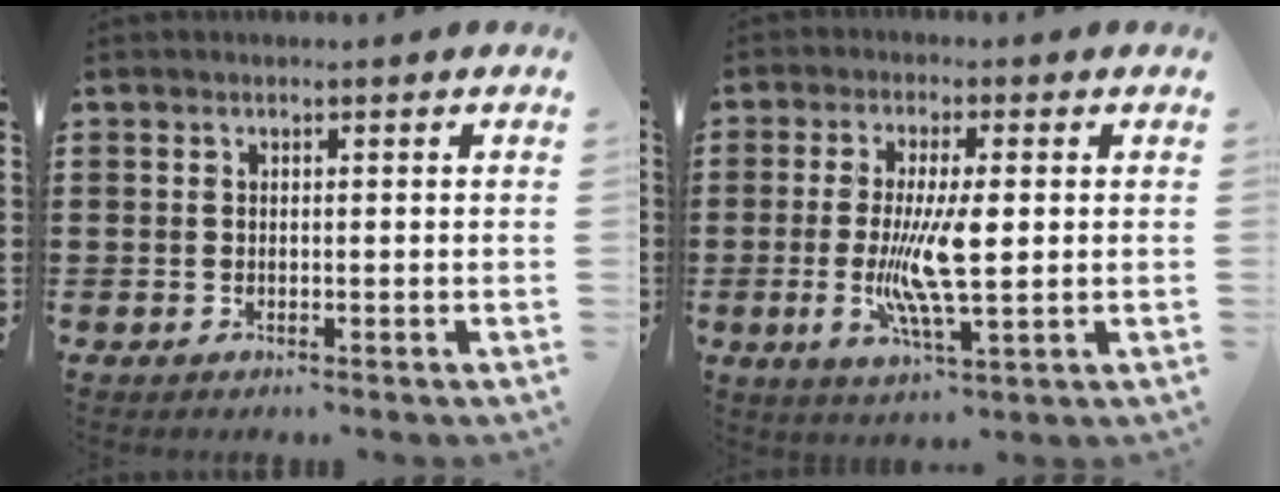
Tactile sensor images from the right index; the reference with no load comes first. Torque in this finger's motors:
{"motor_torque": [1.83, -0.31, 0.84, 0.21]}